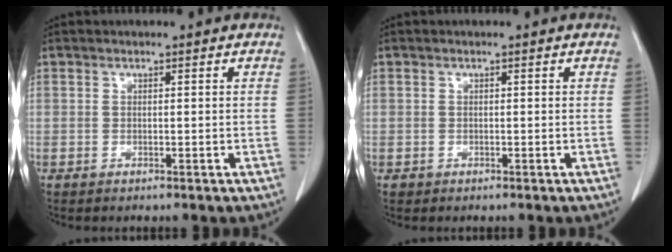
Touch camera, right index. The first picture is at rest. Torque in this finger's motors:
{"motor_torque": [-0.34, 0.09, -0.76, -0.18]}